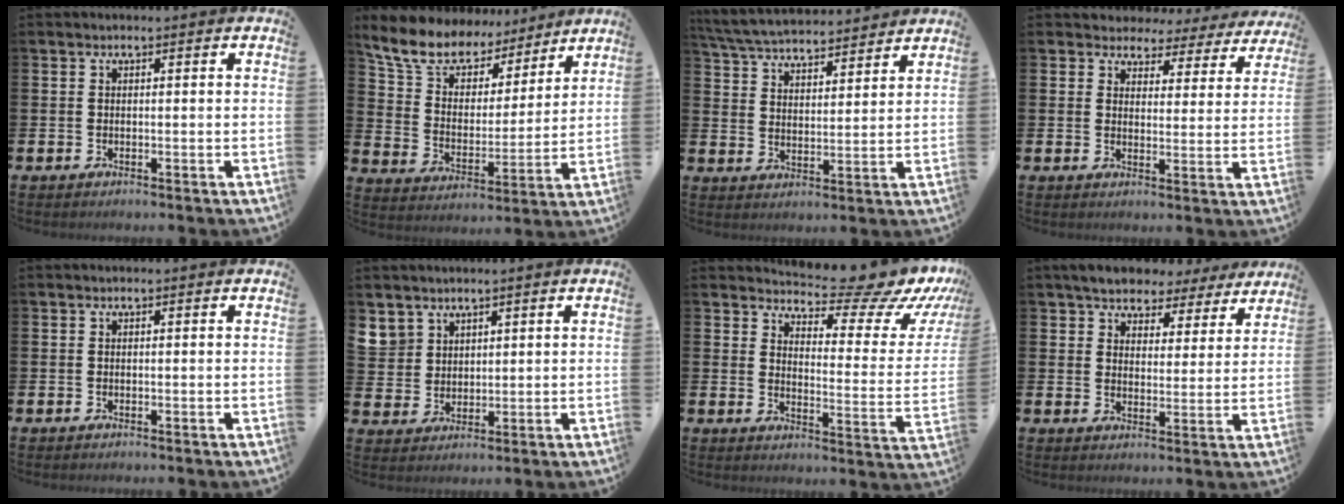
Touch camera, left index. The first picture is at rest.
{"total": 10.1, "force": [8.8, 4.3, 2.6], "torque": [-0.097, -0.055, 0.158]}
{"total": 5.9, "force": [5.8, 0.8, 0.8], "torque": [-0.040, -0.036, 0.102]}
{"total": 3.4, "force": [2.9, 1.9, 0.1], "torque": [-0.015, -0.028, 0.043]}
{"total": 0.0}
{"total": 4.9, "force": [3.8, 3.0, 0.3], "torque": [-0.012, -0.015, 0.071]}
{"total": 9.2, "force": [7.9, 2.9, 3.8], "torque": [-0.056, -0.067, 0.128]}
{"total": 5.7, "force": [5.3, 2.1, 0.6], "torque": [-0.039, -0.028, 0.093]}